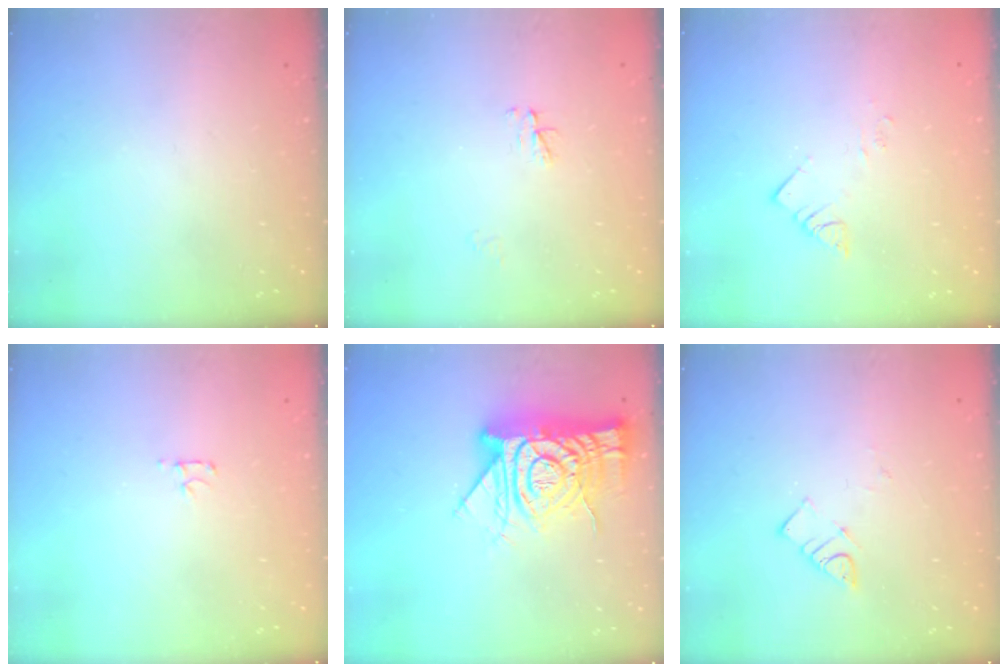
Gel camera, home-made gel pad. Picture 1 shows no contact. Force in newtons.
{"total": 3.0, "press": 3.0, "slide": 0.4}
{"total": 3.4, "press": 3.4, "slide": 0.1}
{"total": 3.1, "press": 3.1, "slide": 0.4}
{"total": 18.4, "press": 18.3, "slide": 1.8}
{"total": 3.9, "press": 3.9, "slide": 0.5}